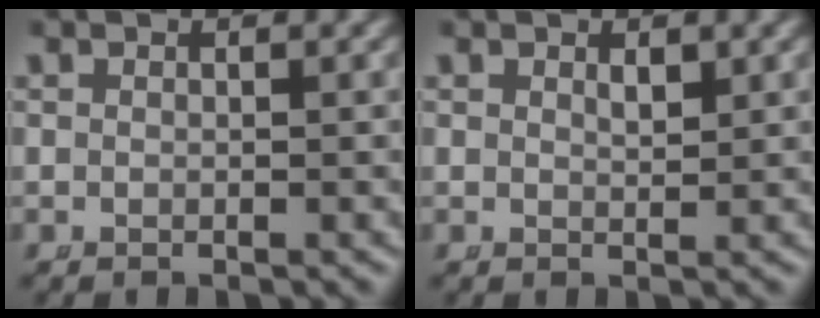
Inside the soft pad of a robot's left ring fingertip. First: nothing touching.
{"total": 0.8, "force": [0.5, 0.0, 0.6], "torque": [-0.007, -0.011, 0.015]}